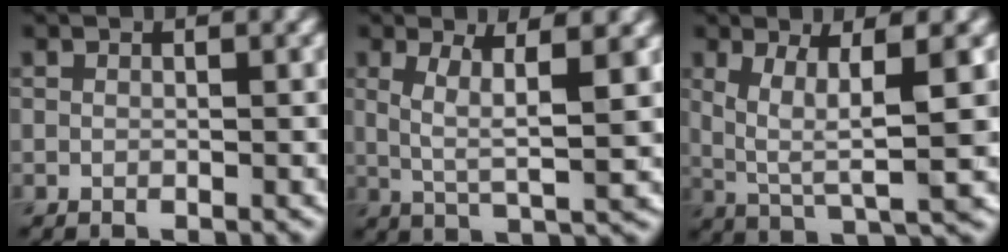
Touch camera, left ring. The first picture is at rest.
{"total": 4.7, "force": [1.4, 1.0, 4.4], "torque": [-0.085, -0.002, 0.028]}
{"total": 5.7, "force": [1.1, 1.1, 5.5], "torque": [-0.106, -0.003, 0.025]}